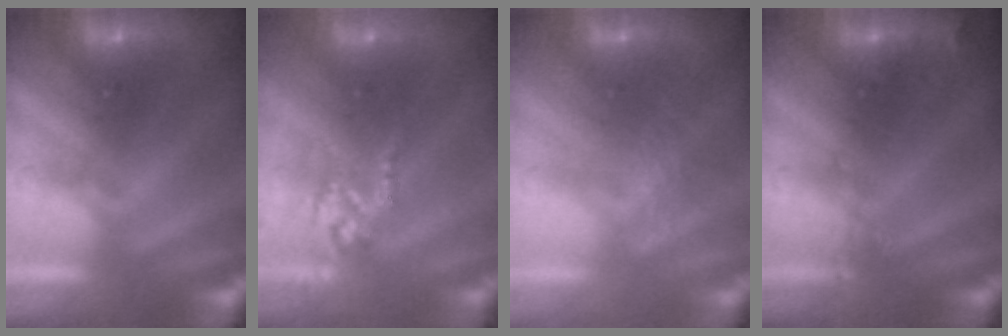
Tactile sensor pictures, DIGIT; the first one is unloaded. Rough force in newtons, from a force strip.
{"total": 2.8}
{"total": 1.9}
{"total": 2.4}